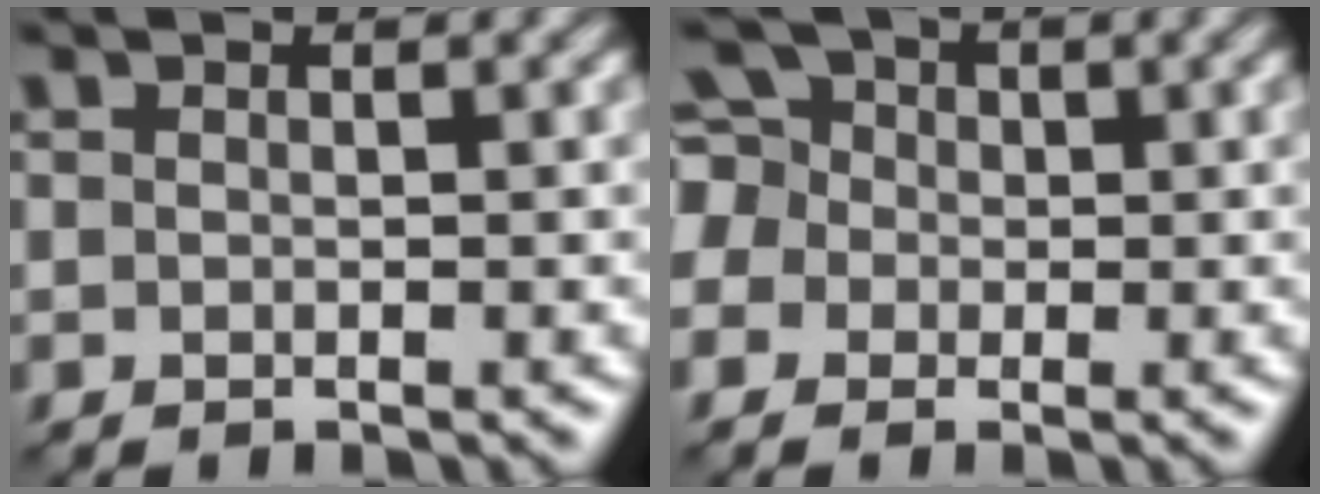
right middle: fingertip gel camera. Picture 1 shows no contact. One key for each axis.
{"total": 5.9, "fx": 0.0, "fy": 5.4, "fz": 2.4, "tx": -0.063, "ty": 0.044, "tz": -0.032}